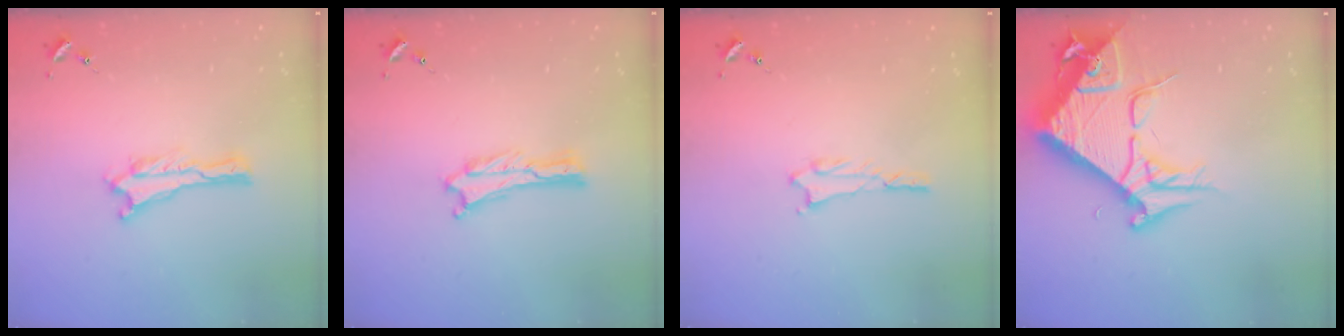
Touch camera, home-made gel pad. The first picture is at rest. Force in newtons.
{"total": 0.0}
{"total": 1.0, "press": 1.0, "slide": 0.1}
{"total": 10.5, "press": 10.5, "slide": 1.0}